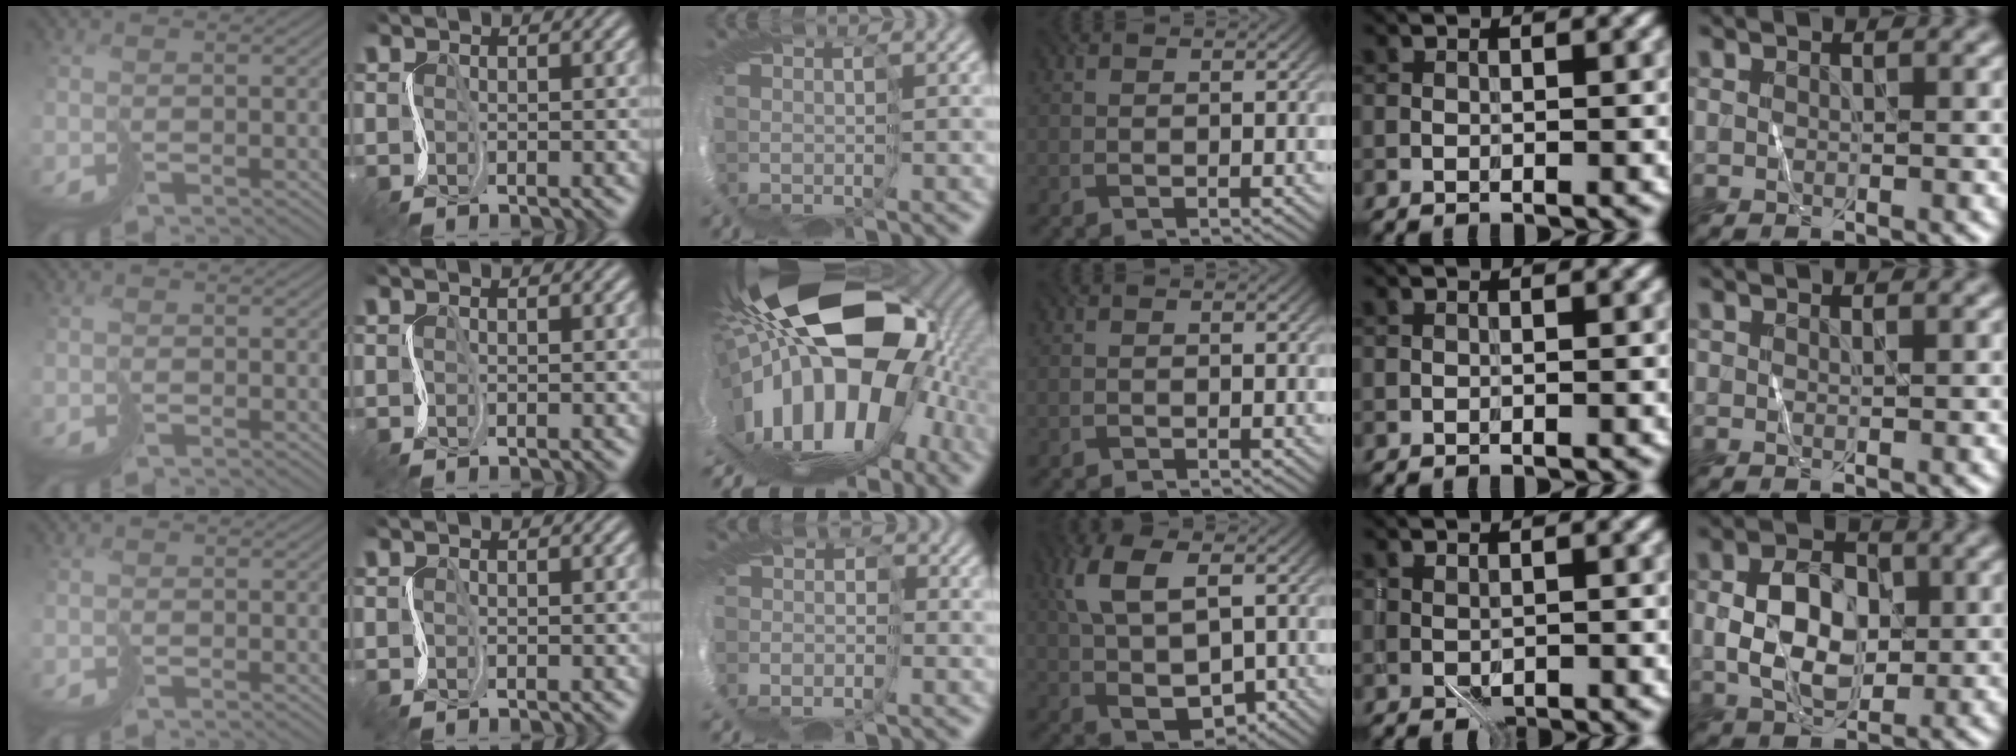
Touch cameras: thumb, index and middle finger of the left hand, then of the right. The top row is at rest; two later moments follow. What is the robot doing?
{"motion": "cut", "object": "paper bag"}